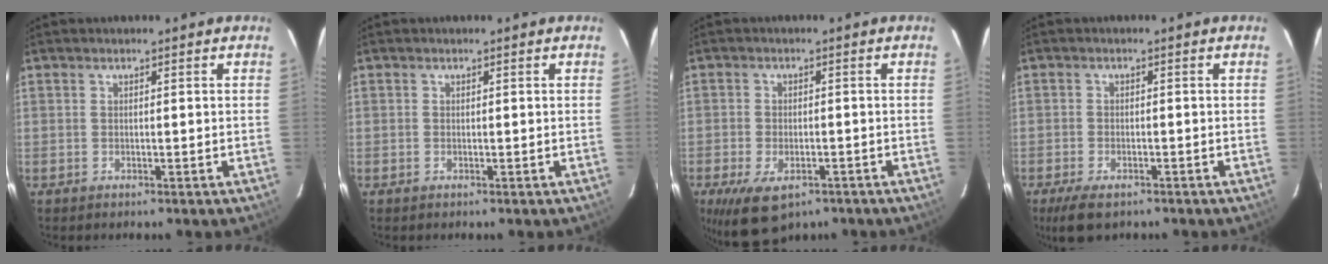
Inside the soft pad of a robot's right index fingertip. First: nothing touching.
{"total": 0.0}
{"total": 9.8, "force": [-5.8, 5.1, 6.1], "torque": [-0.134, -0.029, -0.092]}
{"total": 5.7, "force": [-4.0, 2.5, 3.3], "torque": [-0.084, -0.020, -0.070]}